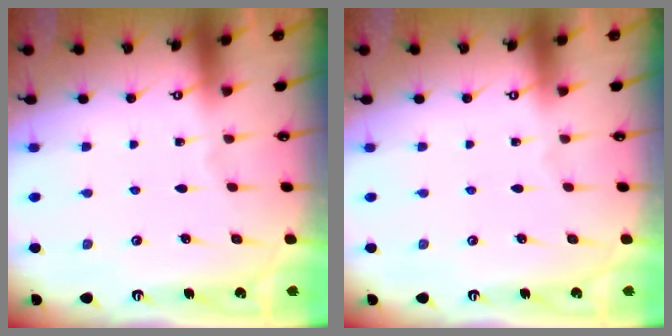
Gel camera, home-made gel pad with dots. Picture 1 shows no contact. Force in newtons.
{"total": 0.0}